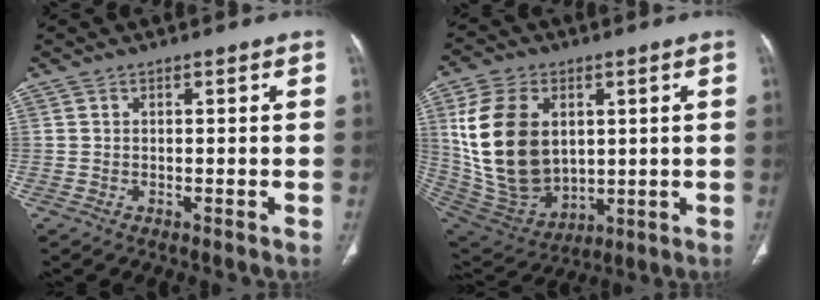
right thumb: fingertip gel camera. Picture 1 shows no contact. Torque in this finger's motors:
{"motor_torque": [-1.13, 2.42, 2.21, 0.52, 0.62]}